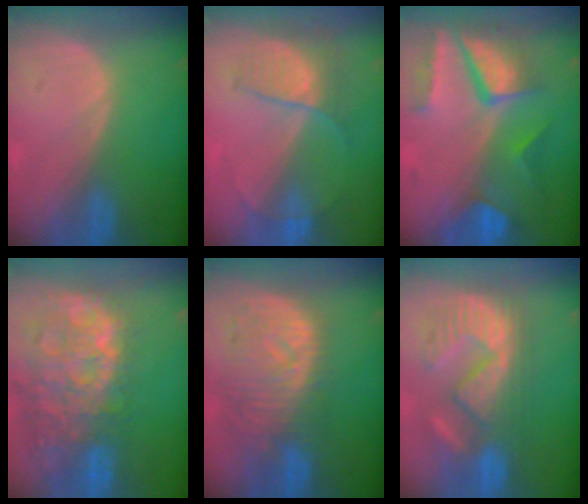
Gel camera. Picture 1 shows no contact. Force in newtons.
{"total": 7.3, "press": 6.2, "slide": 3.9}
{"total": 10.4, "press": 8.8, "slide": 5.5}
{"total": 15.0, "press": 12.2, "slide": 8.7}
{"total": 11.1, "press": 9.7, "slide": 5.3}
{"total": 10.7, "press": 10.4, "slide": 2.5}